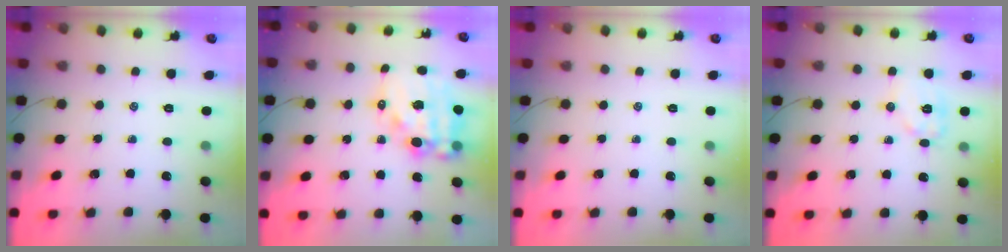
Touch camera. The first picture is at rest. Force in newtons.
{"total": 15.7, "press": 15.3, "slide": 3.6}
{"total": 0.0}
{"total": 9.1, "press": 9.1, "slide": 0.2}